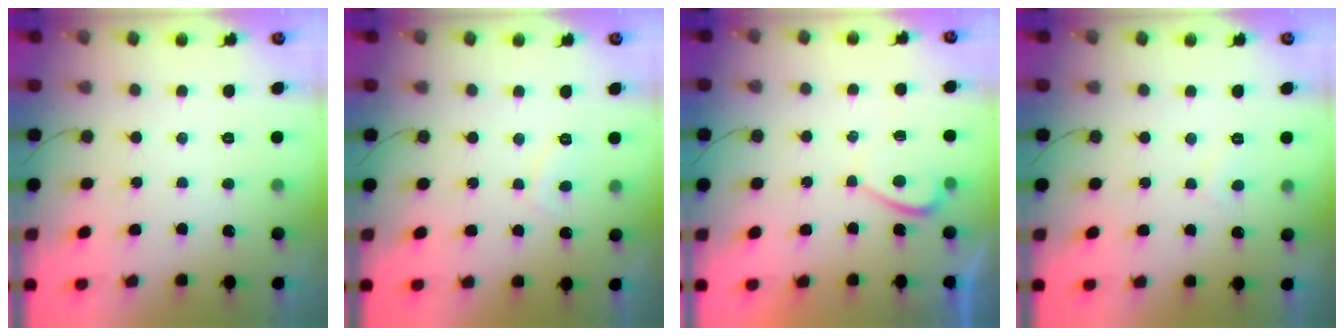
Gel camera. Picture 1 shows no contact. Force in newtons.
{"total": 2.4, "press": 2.3, "slide": 0.7}
{"total": 0.7, "press": 0.5, "slide": 0.5}
{"total": 4.1, "press": 4.1, "slide": 0.5}